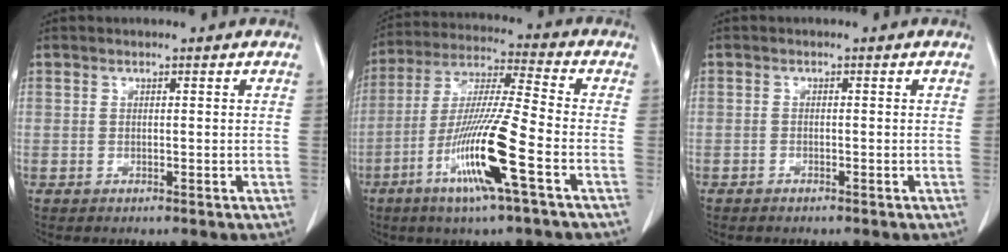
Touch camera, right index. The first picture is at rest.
{"total": 14.6, "force": [-5.8, -0.3, 13.4], "torque": [-0.270, -0.017, -0.114]}
{"total": 0.6, "force": [-0.6, 0.2, 0.1], "torque": [-0.007, 0.000, -0.011]}